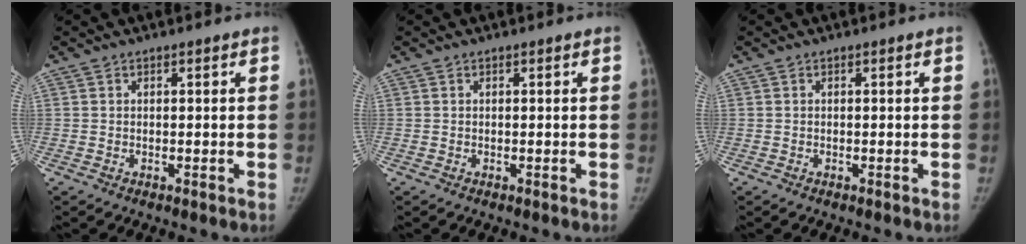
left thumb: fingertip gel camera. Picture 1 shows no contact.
{"total": 0.0}
{"total": 0.0}